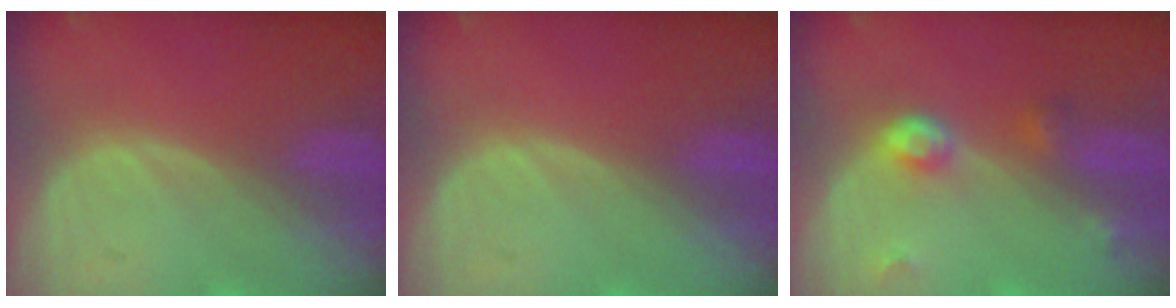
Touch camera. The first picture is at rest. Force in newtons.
{"total": 0.0}
{"total": 3.8, "press": 3.5, "slide": 1.5}